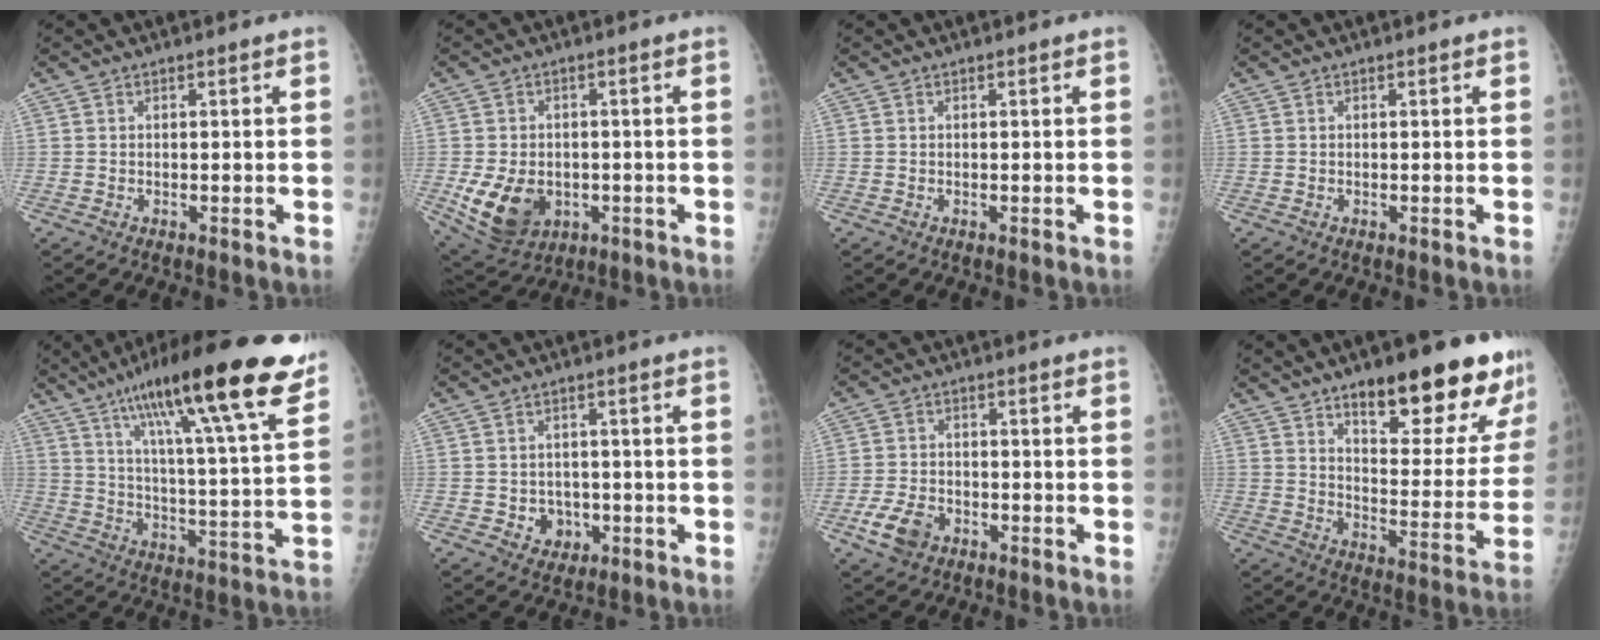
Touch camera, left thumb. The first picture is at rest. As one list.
[{"total": 11.4, "force": [-2.7, 8.5, 7.0], "torque": [-0.117, 0.000, -0.024]}, {"total": 0.0}, {"total": 0.0}, {"total": 26.1, "force": [16.5, 4.0, 19.8], "torque": [-0.300, -0.040, 0.254]}, {"total": 4.6, "force": [-1.3, 4.0, 1.8], "torque": [0.001, 0.008, -0.011]}, {"total": 6.0, "force": [-3.1, 4.1, 3.2], "torque": [-0.061, 0.014, -0.054]}, {"total": 22.3, "force": [14.5, 6.9, 15.4], "torque": [-0.160, -0.076, 0.209]}]